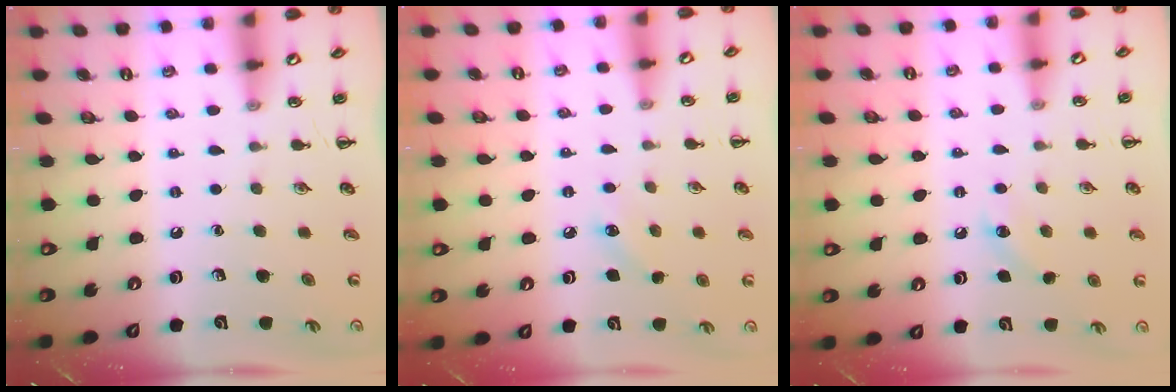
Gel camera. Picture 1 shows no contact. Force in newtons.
{"total": 6.2, "press": 6.0, "slide": 1.8}
{"total": 6.2, "press": 6.1, "slide": 1.3}